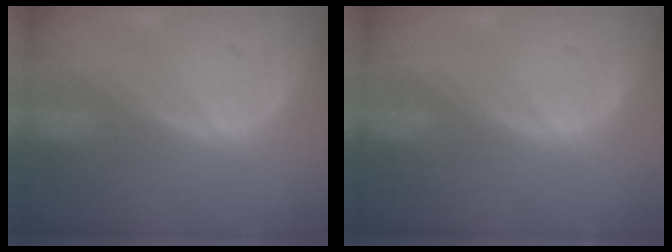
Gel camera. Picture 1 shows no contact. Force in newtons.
{"total": 0.0}